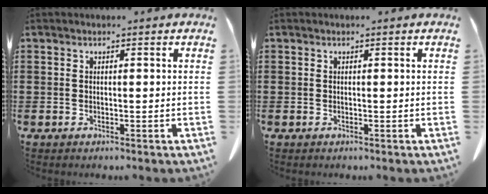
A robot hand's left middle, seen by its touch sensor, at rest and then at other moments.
{"total": 0.0}